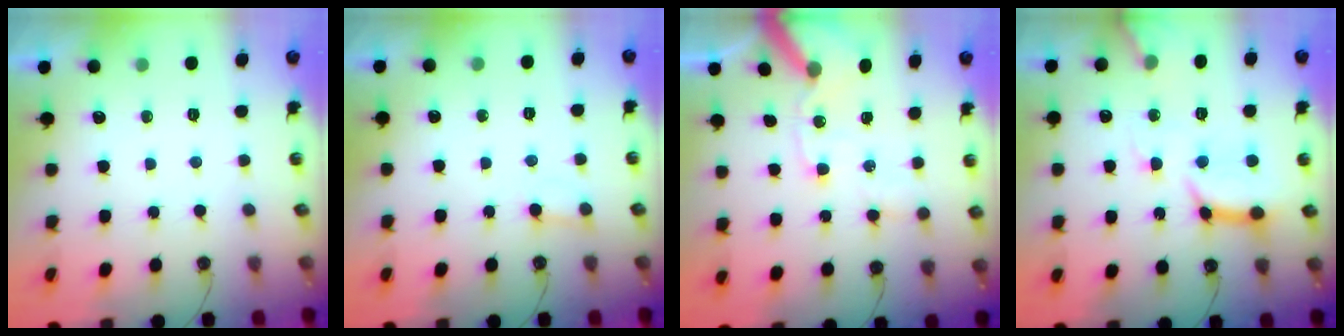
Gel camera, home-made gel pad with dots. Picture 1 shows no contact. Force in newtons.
{"total": 4.5, "press": 4.4, "slide": 0.5}
{"total": 12.6, "press": 12.4, "slide": 1.8}
{"total": 13.3, "press": 13.2, "slide": 1.5}